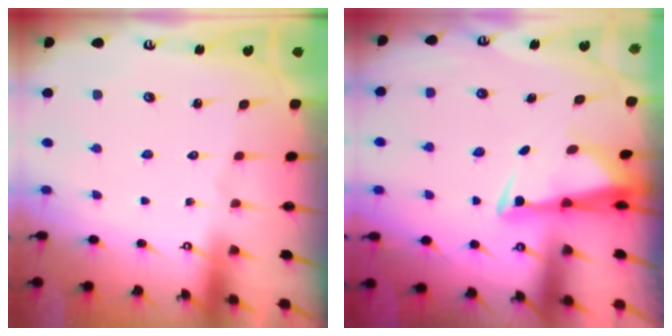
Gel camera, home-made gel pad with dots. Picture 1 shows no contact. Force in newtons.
{"total": 3.0, "press": 2.9, "slide": 0.9}